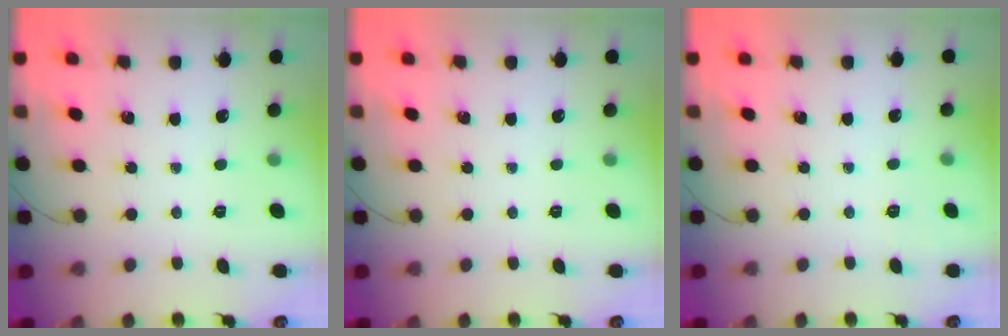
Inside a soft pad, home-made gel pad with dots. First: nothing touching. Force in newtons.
{"total": 0.0}
{"total": 2.0, "press": 1.3, "slide": 1.5}